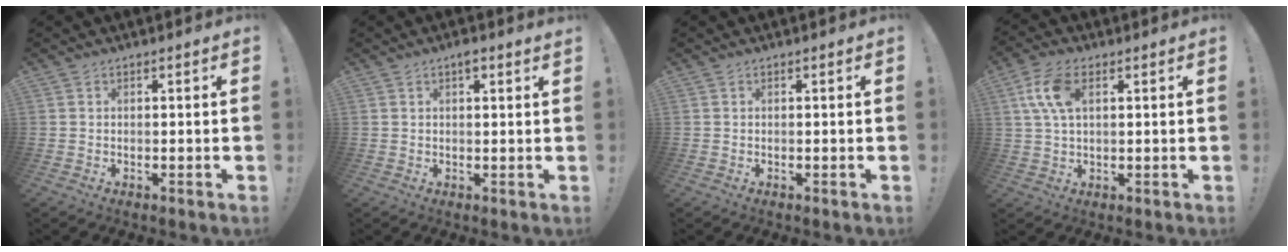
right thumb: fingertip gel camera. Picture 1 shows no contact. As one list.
[{"total": 1.7, "force": [1.1, 0.1, 1.4], "torque": [-0.020, -0.002, 0.016]}, {"total": 0.0}, {"total": 9.0, "force": [2.6, 5.0, 7.1], "torque": [-0.145, 0.008, 0.050]}]